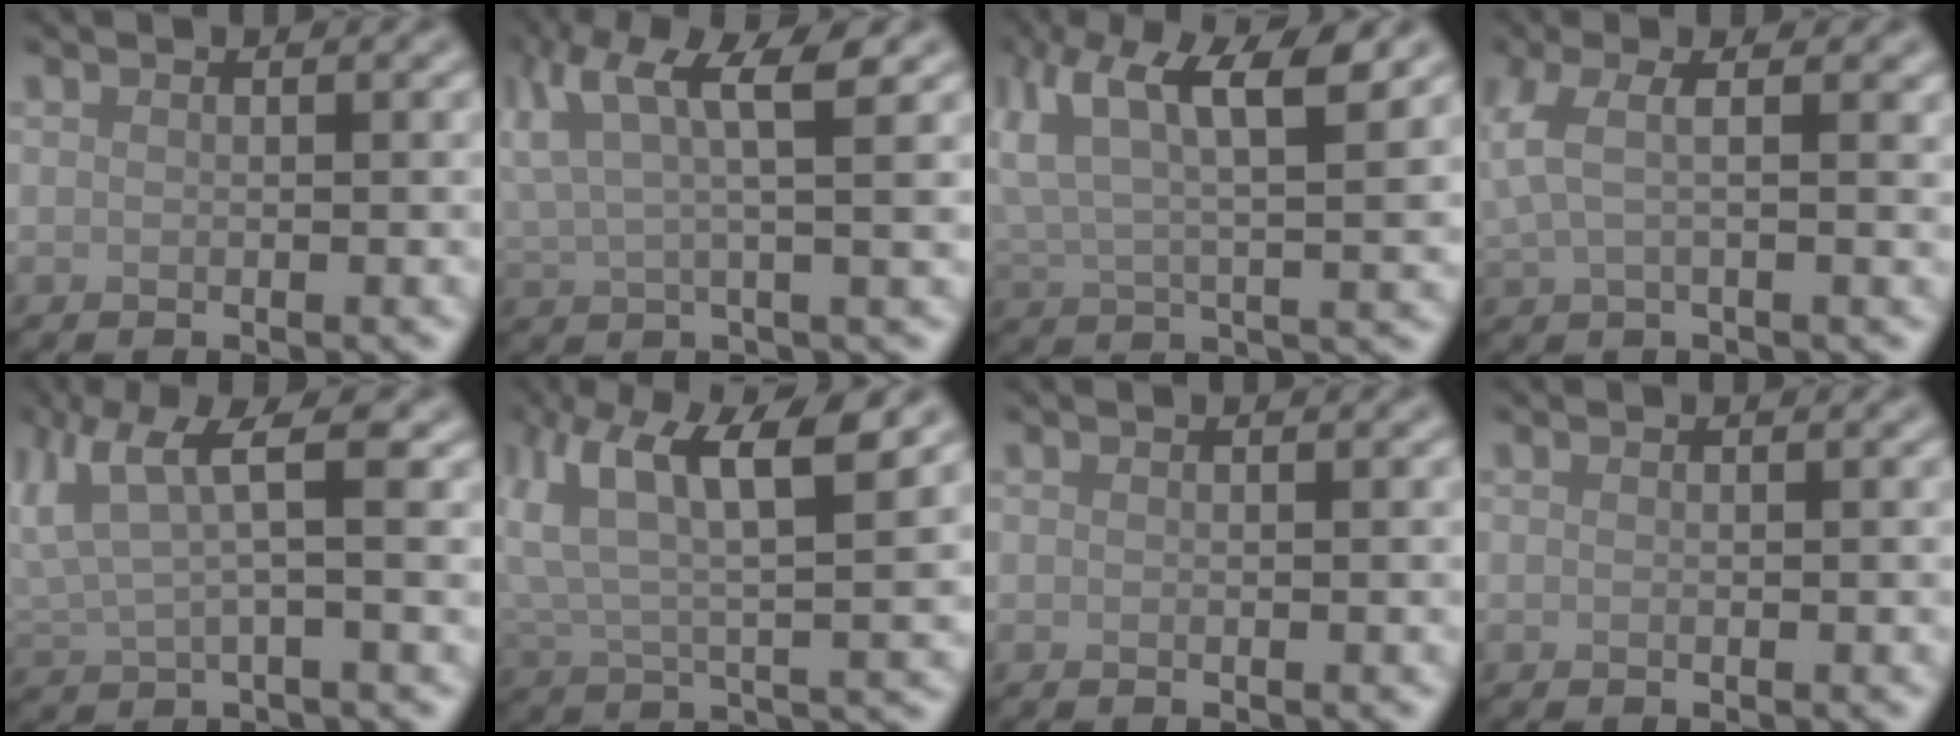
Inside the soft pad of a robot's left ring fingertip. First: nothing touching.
{"total": 7.1, "force": [3.6, 1.8, 5.8], "torque": [-0.122, 0.011, 0.068]}
{"total": 9.4, "force": [5.0, 3.1, 7.3], "torque": [-0.142, 0.014, 0.086]}
{"total": 2.8, "force": [0.7, 1.0, 2.6], "torque": [-0.058, 0.005, 0.013]}
{"total": 4.9, "force": [2.0, 1.3, 4.3], "torque": [-0.099, 0.005, 0.042]}
{"total": 10.2, "force": [5.0, 3.7, 8.2], "torque": [-0.161, 0.015, 0.086]}
{"total": 0.0}
{"total": 0.0}